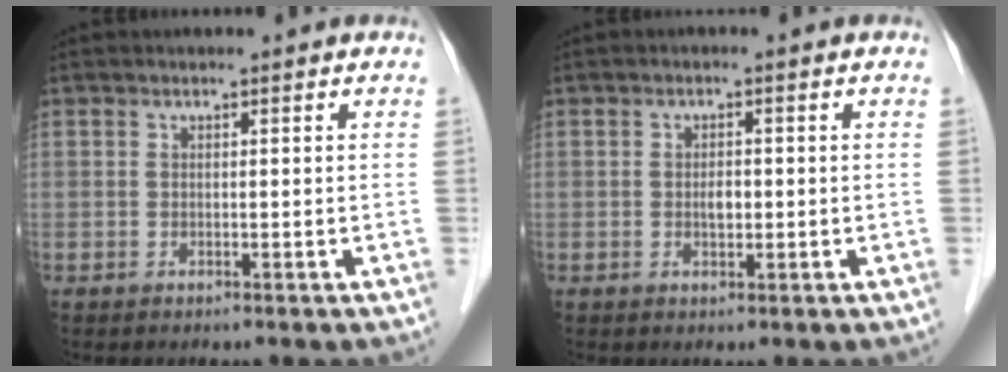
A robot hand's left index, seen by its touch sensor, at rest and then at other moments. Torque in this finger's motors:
{"motor_torque": [0.24, -0.02, -0.01, 0.03]}